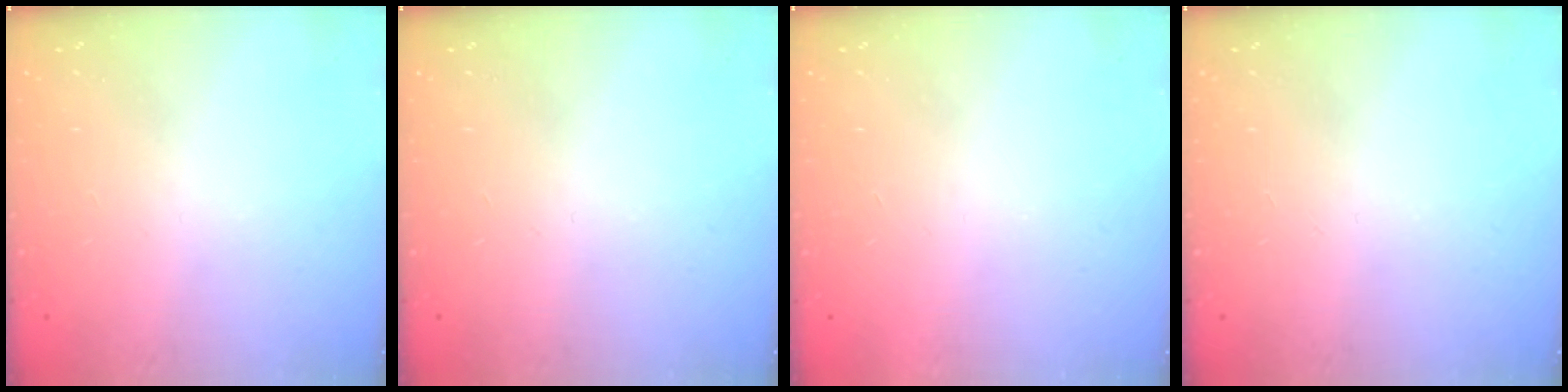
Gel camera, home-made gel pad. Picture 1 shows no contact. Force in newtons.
{"total": 0.0}
{"total": 1.6, "press": 1.6, "slide": 0.1}
{"total": 0.0}